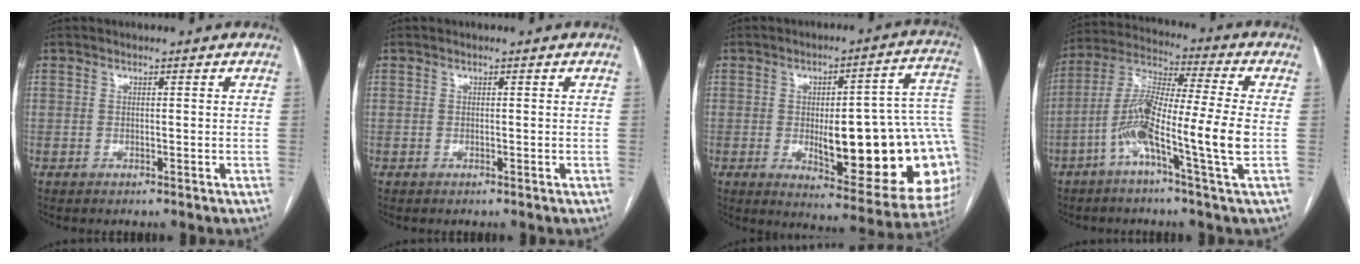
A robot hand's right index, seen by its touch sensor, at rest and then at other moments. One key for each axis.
{"total": 0.0}
{"total": 25.2, "fx": -2.2, "fy": 6.3, "fz": 24.3, "tx": -0.218, "ty": 0.021, "tz": -0.010}
{"total": 14.1, "fx": -4.0, "fy": -0.2, "fz": 13.5, "tx": -0.263, "ty": 0.005, "tz": -0.088}